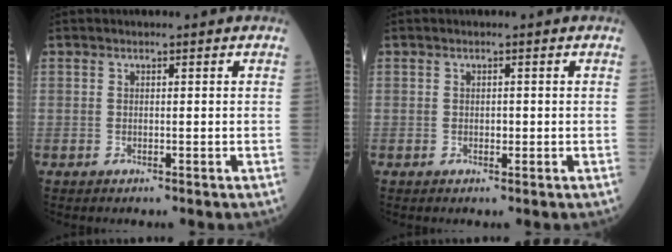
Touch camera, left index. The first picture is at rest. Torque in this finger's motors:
{"motor_torque": [0.25, 0.01, -0.01, 0.00]}